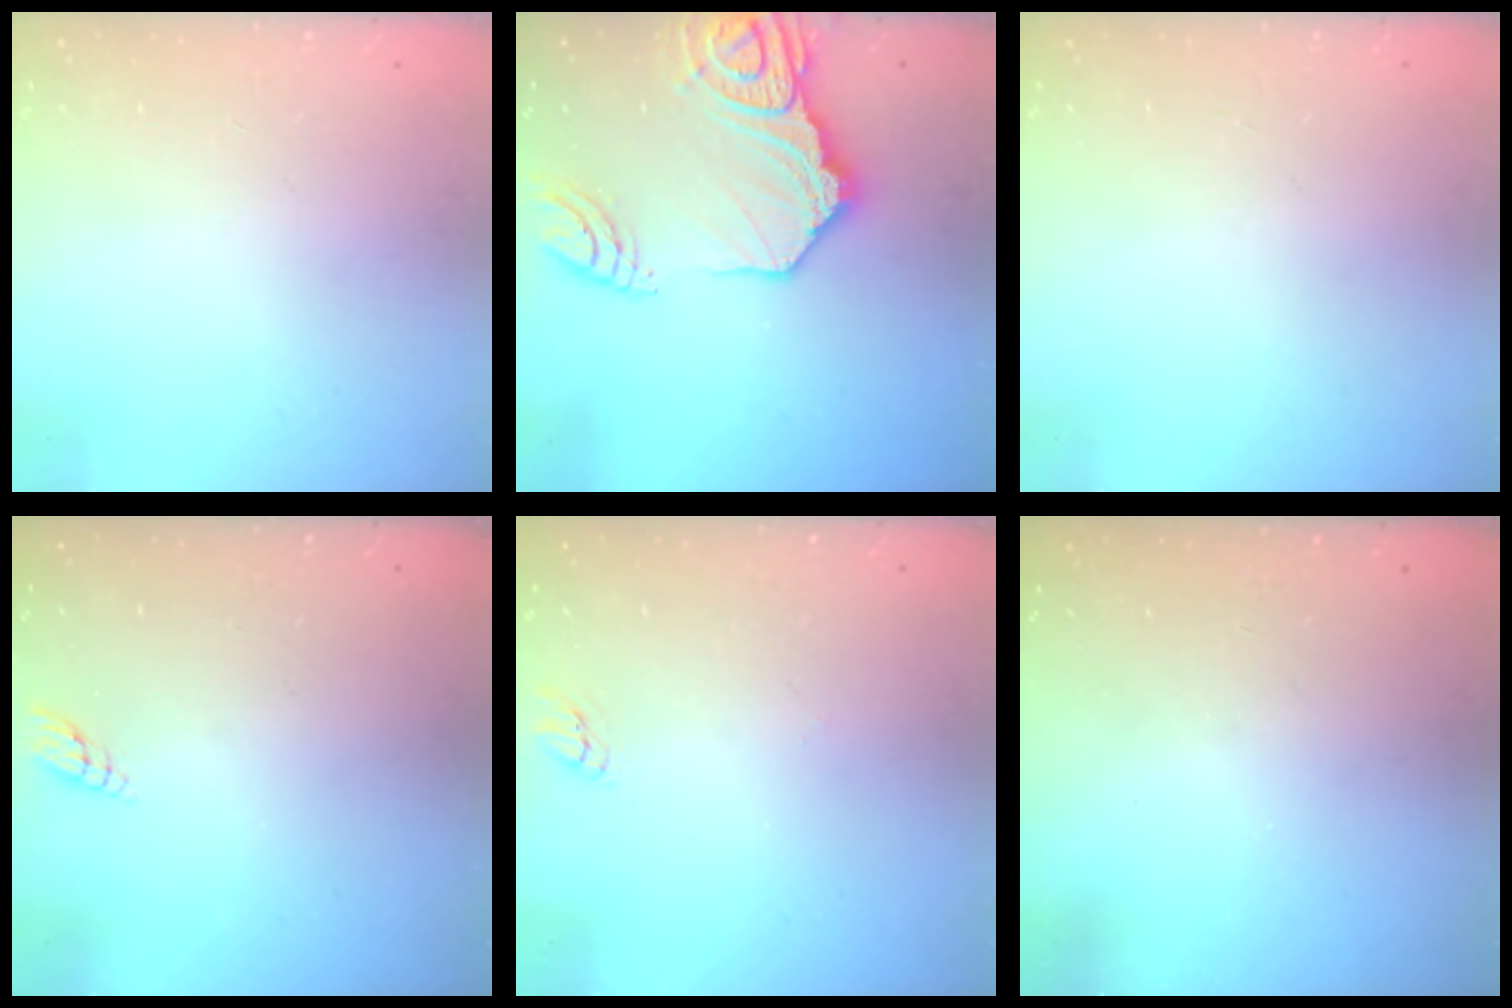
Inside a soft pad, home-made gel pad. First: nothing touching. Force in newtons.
{"total": 22.2, "press": 22.1, "slide": 2.5}
{"total": 0.0}
{"total": 2.9, "press": 2.9, "slide": 0.3}
{"total": 2.2, "press": 2.2, "slide": 0.2}
{"total": 0.0}